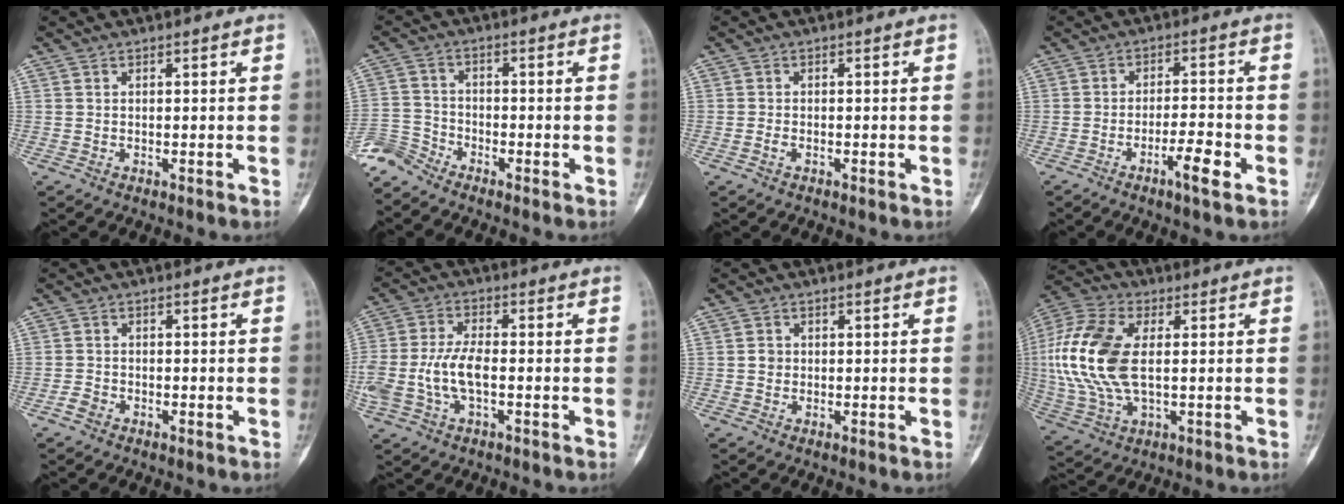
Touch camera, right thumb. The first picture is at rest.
{"total": 5.1, "force": [-4.9, 1.1, 0.1], "torque": [-0.008, 0.011, -0.110]}
{"total": 0.8, "force": [-0.5, 0.5, 0.4], "torque": [-0.012, 0.001, -0.011]}
{"total": 5.8, "force": [-2.9, 1.0, 4.9], "torque": [-0.086, 0.017, -0.050]}
{"total": 1.8, "force": [-1.1, 1.2, 0.7], "torque": [-0.010, 0.005, -0.025]}
{"total": 9.1, "force": [-1.6, 4.5, 7.7], "torque": [-0.178, 0.024, -0.031]}
{"total": 1.5, "force": [0.0, 1.4, 0.6], "torque": [-0.004, 0.004, -0.001]}
{"total": 17.3, "force": [1.3, 9.6, 14.4], "torque": [-0.325, 0.008, 0.026]}